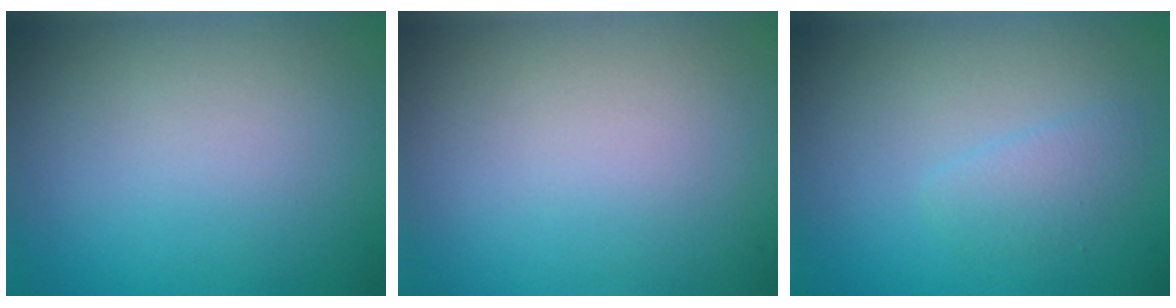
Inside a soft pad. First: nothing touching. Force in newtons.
{"total": 0.0}
{"total": 1.4, "press": 1.4, "slide": 0.1}